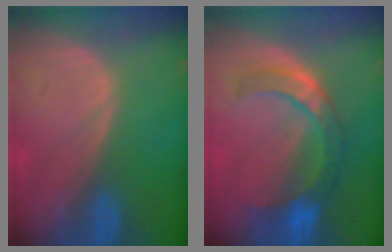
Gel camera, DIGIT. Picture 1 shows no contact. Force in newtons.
{"total": 7.5, "press": 7.3, "slide": 1.8}